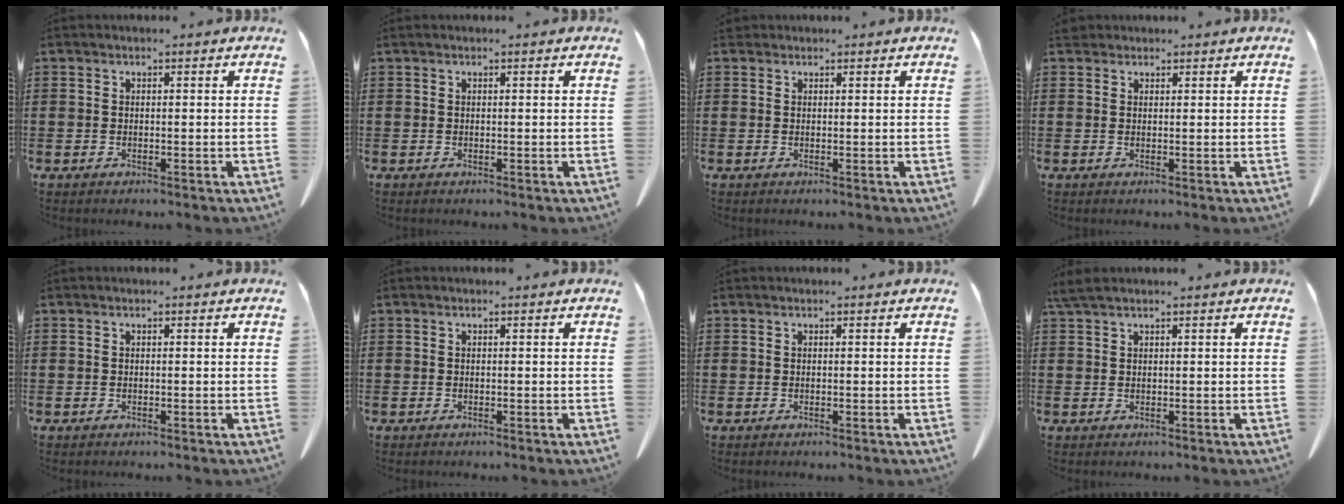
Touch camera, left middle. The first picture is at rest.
{"total": 0.0}
{"total": 0.6, "force": [0.4, 0.4, 0.1], "torque": [-0.005, 0.003, 0.008]}
{"total": 1.4, "force": [1.1, 0.7, 0.3], "torque": [-0.012, 0.005, 0.022]}
{"total": 0.0}
{"total": 0.0}
{"total": 0.0}
{"total": 1.9, "force": [1.5, 0.2, 1.2], "torque": [-0.027, 0.000, 0.028]}